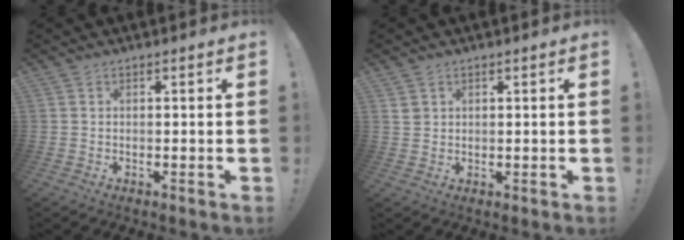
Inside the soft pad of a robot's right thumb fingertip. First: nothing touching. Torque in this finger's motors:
{"motor_torque": [-0.35, 0.08, -0.09, 0.29, 0.00]}